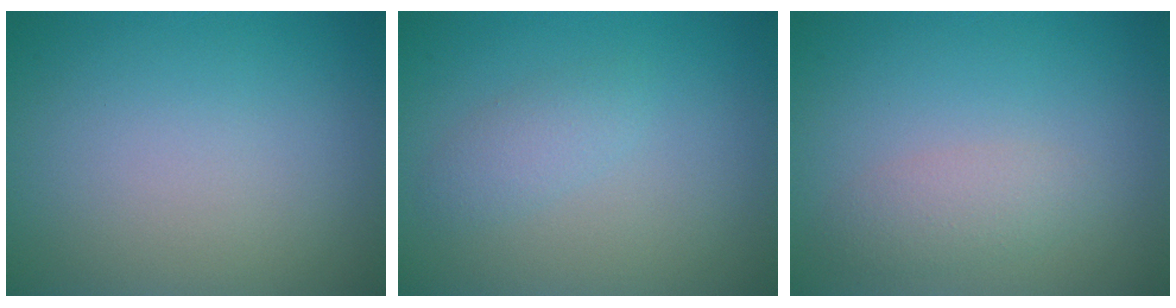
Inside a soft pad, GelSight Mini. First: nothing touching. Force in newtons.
{"total": 1.6, "press": 1.6, "slide": 0.1}
{"total": 2.0, "press": 2.0, "slide": 0.1}